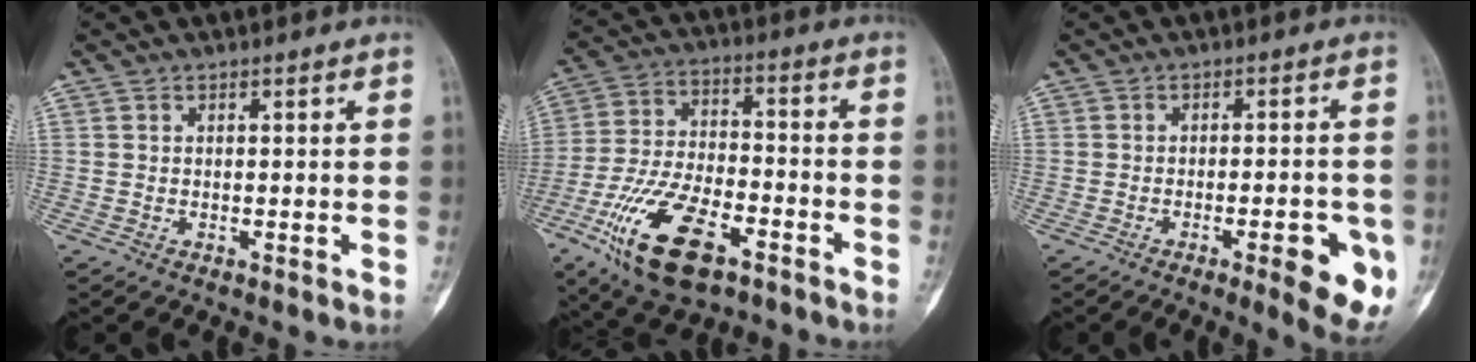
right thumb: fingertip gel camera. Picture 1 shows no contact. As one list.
[{"total": 18.0, "force": [-9.0, 8.2, 13.2], "torque": [-0.250, 0.035, -0.158]}, {"total": 9.4, "force": [-3.7, 2.7, 8.2], "torque": [-0.088, 0.005, -0.043]}]